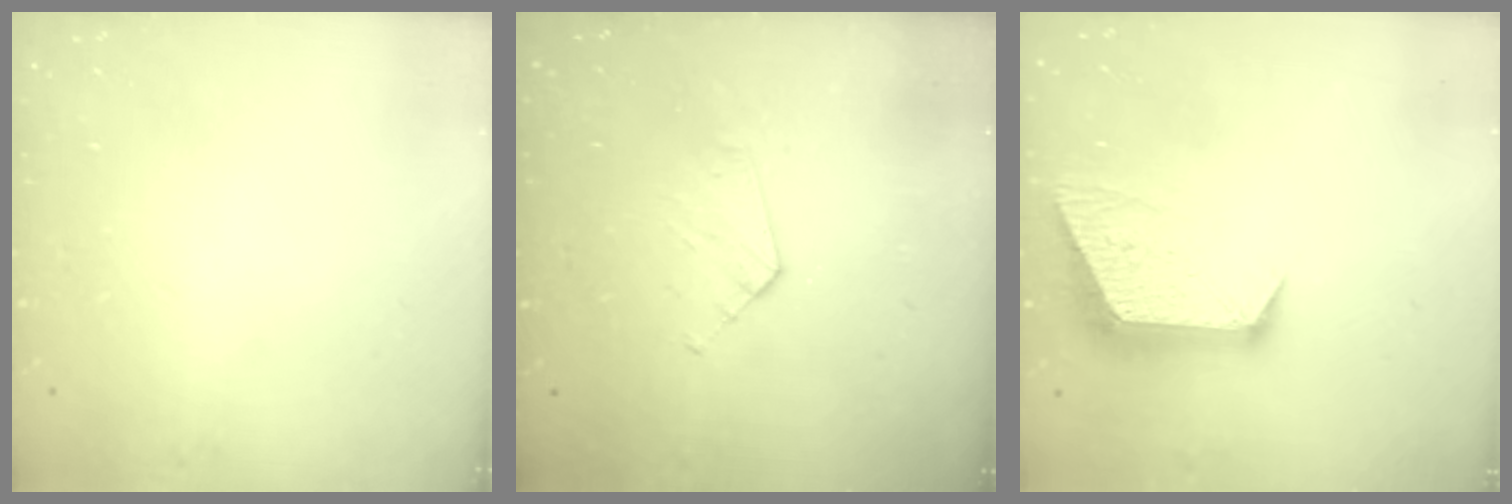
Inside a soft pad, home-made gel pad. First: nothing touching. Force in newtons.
{"total": 3.8, "press": 3.8, "slide": 0.3}
{"total": 10.9, "press": 10.8, "slide": 1.0}